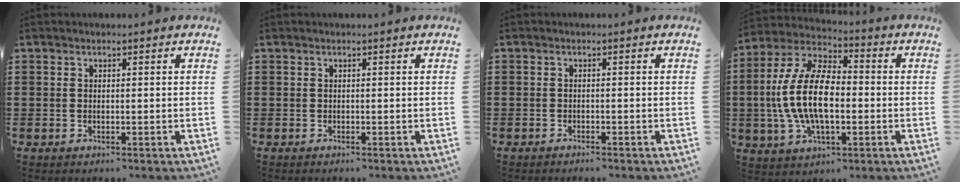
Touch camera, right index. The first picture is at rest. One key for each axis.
{"total": 0.0}
{"total": 0.9, "fx": -0.9, "fy": 0.0, "fz": 0.0, "tx": -0.002, "ty": -0.002, "tz": -0.019}
{"total": 13.8, "fx": -1.4, "fy": 6.8, "fz": 11.9, "tx": -0.277, "ty": -0.005, "tz": -0.033}